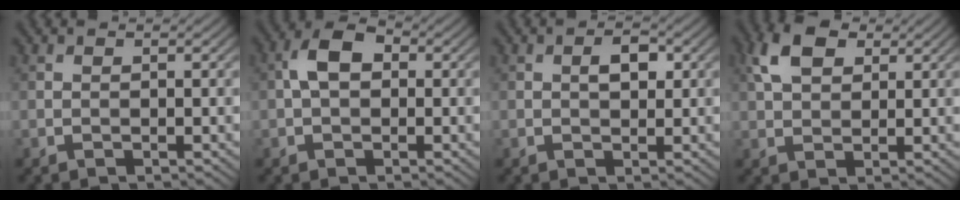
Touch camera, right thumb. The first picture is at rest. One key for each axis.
{"total": 4.3, "fx": 0.2, "fy": 2.9, "fz": 3.3, "tx": -0.064, "ty": 0.010, "tz": -0.005}
{"total": 2.5, "fx": 0.6, "fy": 1.4, "fz": 2.0, "tx": -0.030, "ty": 0.002, "tz": 0.007}
{"total": 6.2, "fx": 2.7, "fy": 3.8, "fz": 4.0, "tx": -0.089, "ty": 0.011, "tz": 0.047}